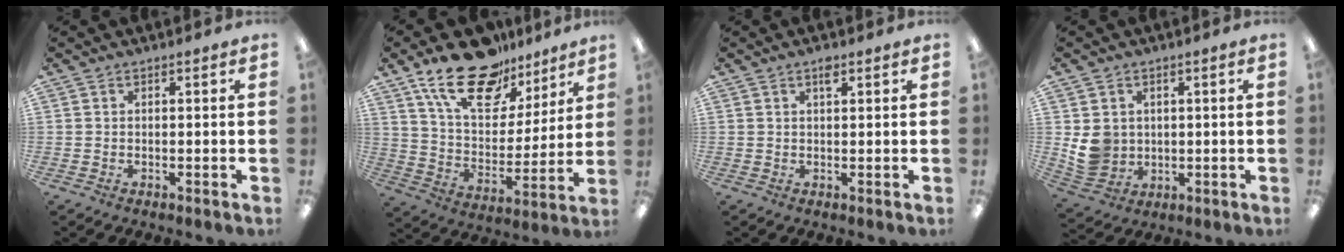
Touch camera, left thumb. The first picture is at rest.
{"total": 20.6, "force": [14.3, 10.2, 10.7], "torque": [-0.187, -0.073, 0.253]}
{"total": 1.8, "force": [1.2, 0.6, 1.2], "torque": [-0.021, -0.001, 0.019]}
{"total": 7.3, "force": [1.0, 6.7, 2.7], "torque": [-0.052, 0.005, 0.025]}